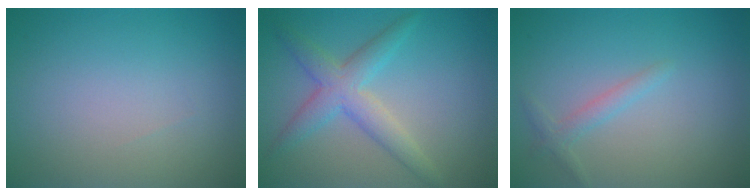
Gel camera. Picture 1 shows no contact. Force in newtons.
{"total": 3.8, "press": 3.8, "slide": 0.1}
{"total": 1.4, "press": 1.4, "slide": 0.1}